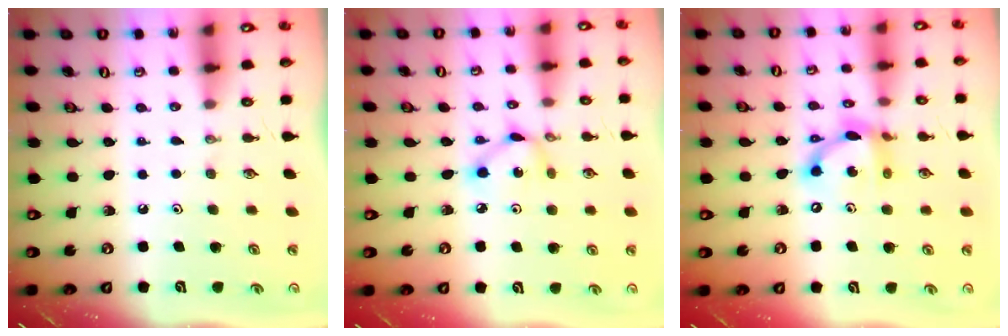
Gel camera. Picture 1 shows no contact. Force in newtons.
{"total": 4.9, "press": 4.9, "slide": 0.2}
{"total": 12.9, "press": 12.9, "slide": 0.6}